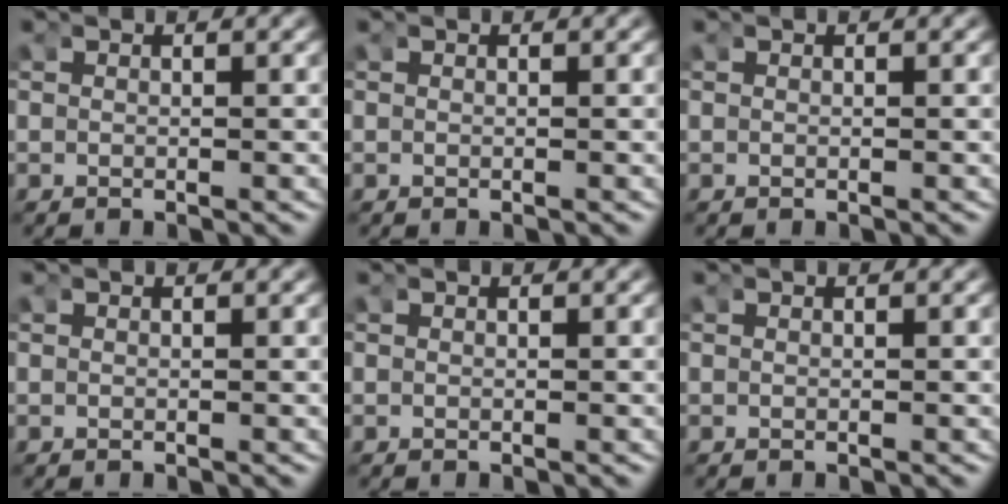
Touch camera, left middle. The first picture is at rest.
{"total": 0.0}
{"total": 0.0}
{"total": 0.0}
{"total": 0.0}
{"total": 0.0}